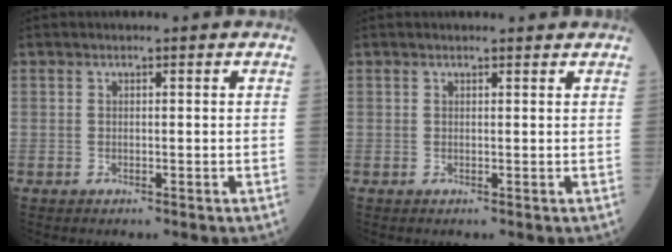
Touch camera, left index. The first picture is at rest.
{"total": 2.1, "force": [2.1, 0.2, 0.5], "torque": [-0.008, 0.010, 0.022]}